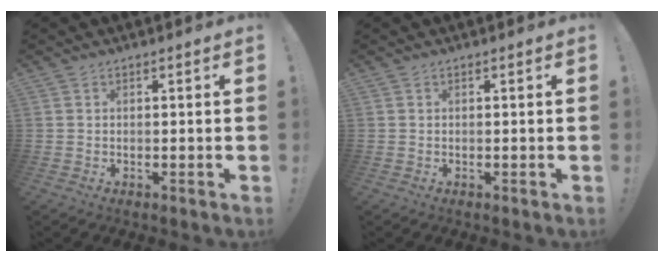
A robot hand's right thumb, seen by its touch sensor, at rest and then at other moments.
{"total": 0.0}